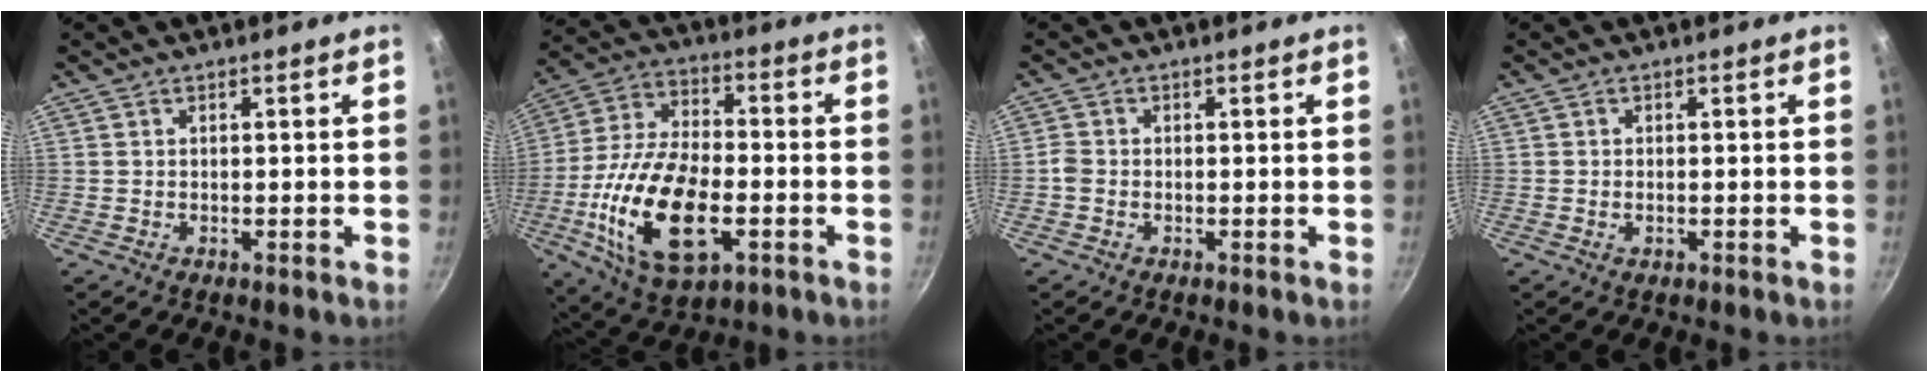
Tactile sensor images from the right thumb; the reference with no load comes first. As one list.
[{"total": 21.0, "force": [-5.6, 10.8, 17.2], "torque": [-0.328, 0.018, -0.101]}, {"total": 1.7, "force": [-0.6, 1.3, 0.9], "torque": [-0.021, 0.006, -0.017]}, {"total": 1.0, "force": [-0.3, 0.6, 0.7], "torque": [-0.013, 0.002, -0.005]}]